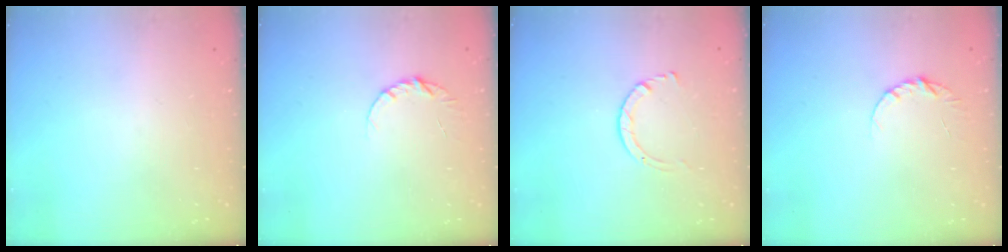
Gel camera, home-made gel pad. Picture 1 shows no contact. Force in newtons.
{"total": 4.6, "press": 4.5, "slide": 0.5}
{"total": 2.9, "press": 2.9, "slide": 0.2}
{"total": 4.6, "press": 4.5, "slide": 0.5}